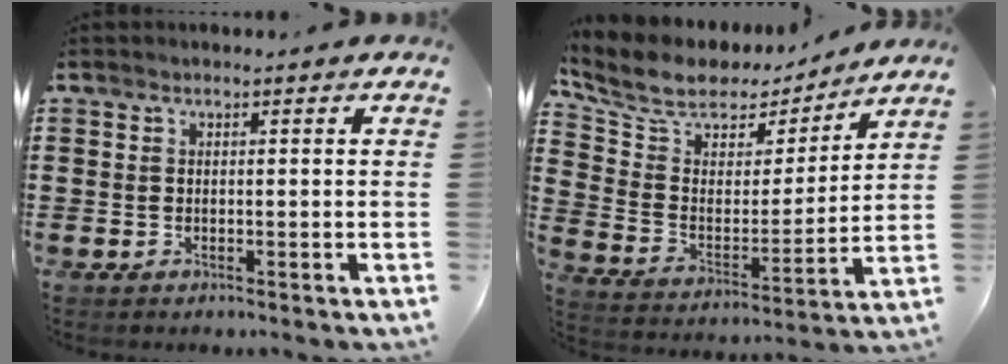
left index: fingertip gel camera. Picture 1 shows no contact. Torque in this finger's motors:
{"motor_torque": [0.90, -1.24, 0.64, 0.16]}